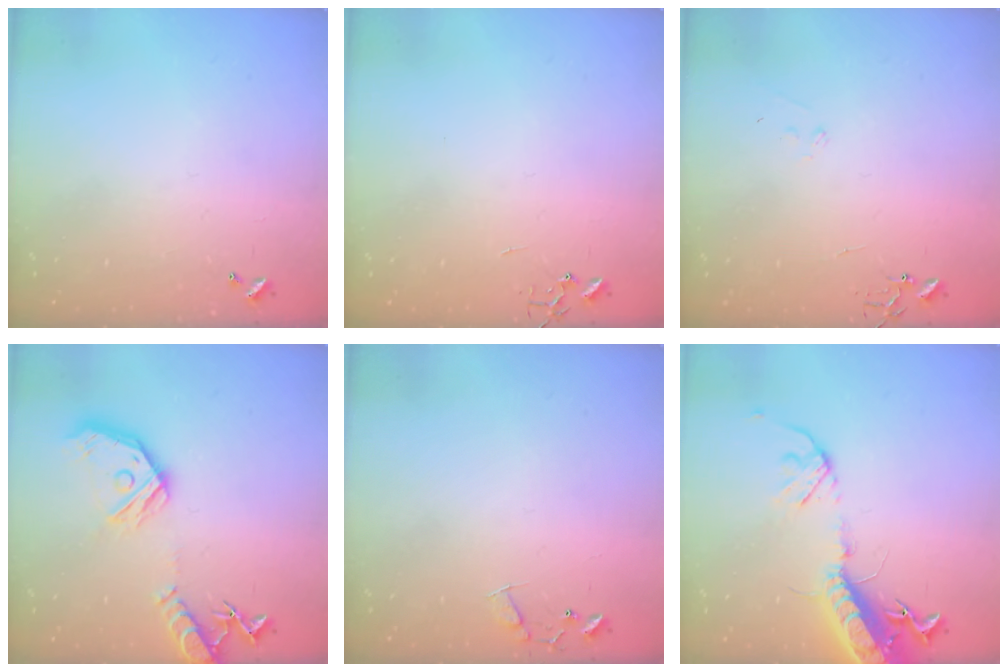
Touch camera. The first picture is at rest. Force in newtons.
{"total": 0.0}
{"total": 7.1, "press": 7.1, "slide": 0.7}
{"total": 17.1, "press": 16.9, "slide": 2.2}
{"total": 8.1, "press": 8.1, "slide": 0.5}
{"total": 17.1, "press": 16.6, "slide": 4.0}